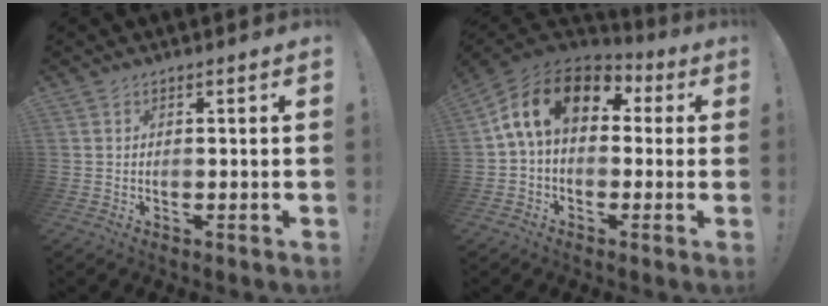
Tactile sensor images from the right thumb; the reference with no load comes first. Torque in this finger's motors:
{"motor_torque": [2.06, 2.95, 0.69, -0.40, 0.09]}